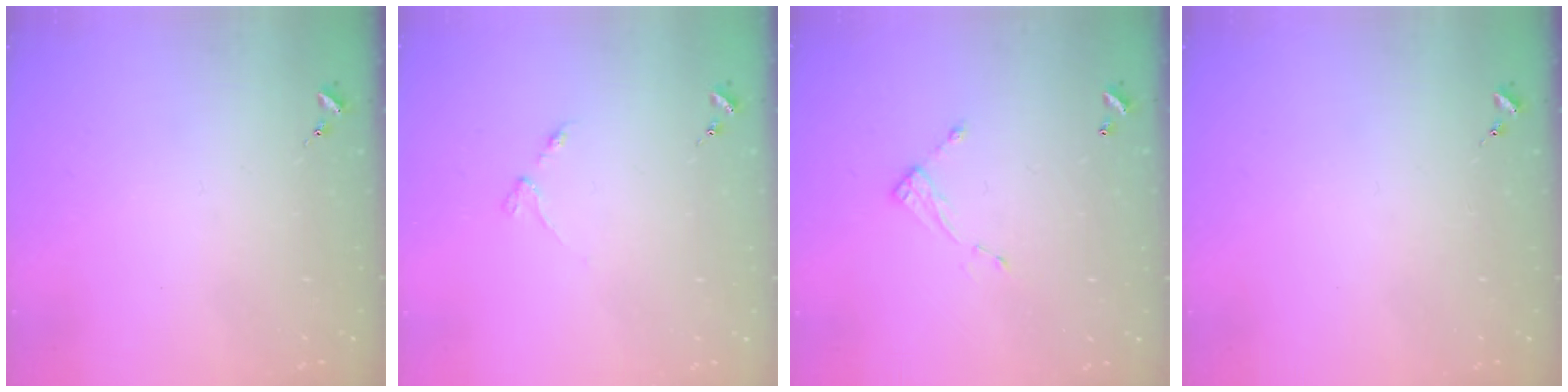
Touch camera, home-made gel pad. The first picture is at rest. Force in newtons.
{"total": 3.2, "press": 3.1, "slide": 0.5}
{"total": 5.0, "press": 4.9, "slide": 0.2}
{"total": 0.0}